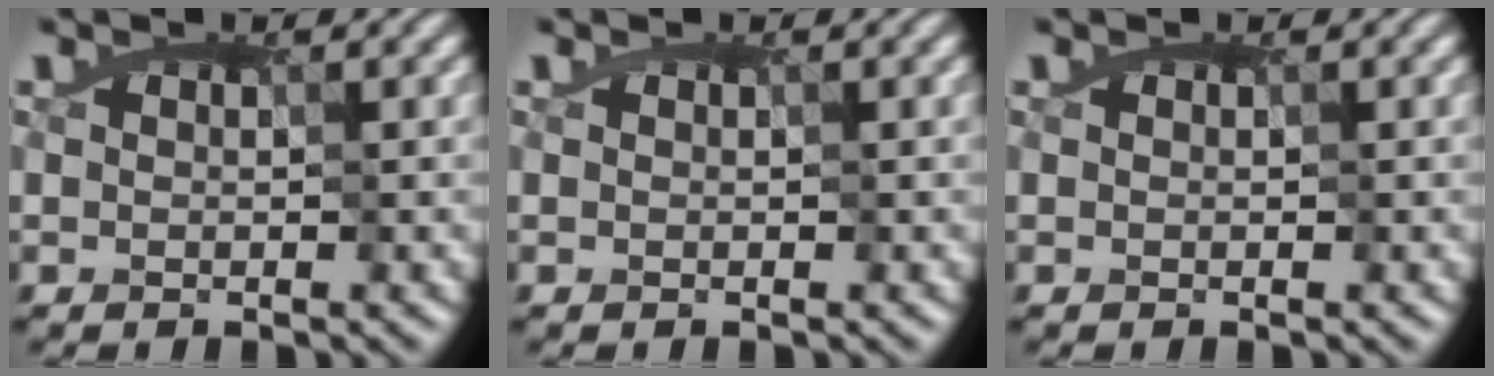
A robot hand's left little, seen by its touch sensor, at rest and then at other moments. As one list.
[{"total": 0.0}, {"total": 0.0}]